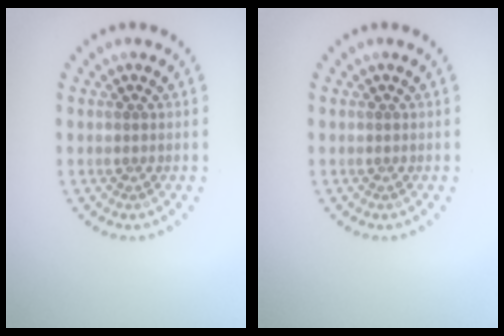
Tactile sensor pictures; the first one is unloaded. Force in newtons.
{"total": 0.0}